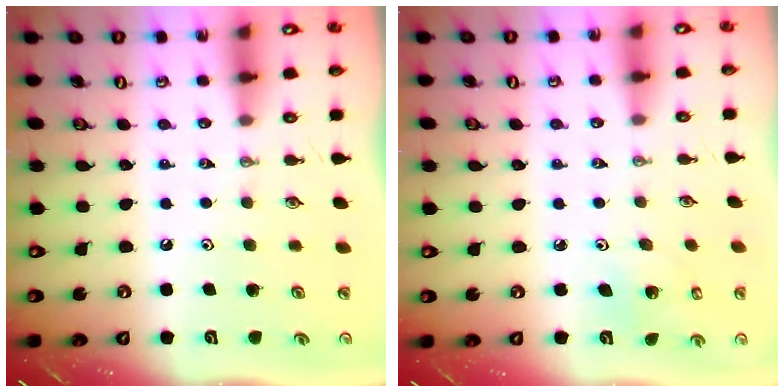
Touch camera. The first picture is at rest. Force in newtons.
{"total": 2.9, "press": 2.9, "slide": 0.2}